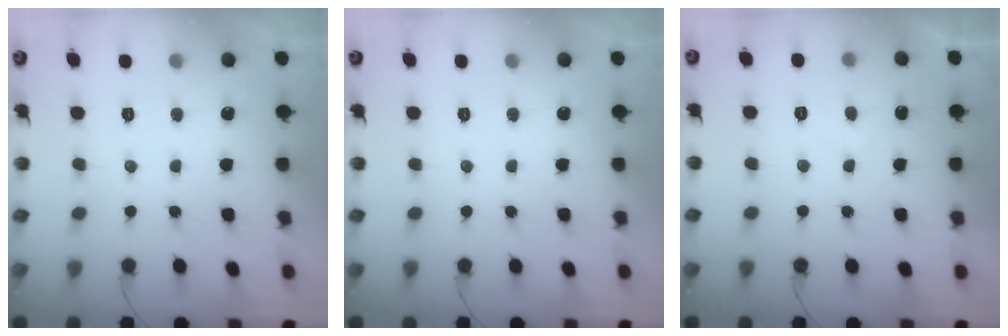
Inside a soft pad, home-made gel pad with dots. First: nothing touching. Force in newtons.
{"total": 0.0}
{"total": 1.7, "press": 1.5, "slide": 0.8}